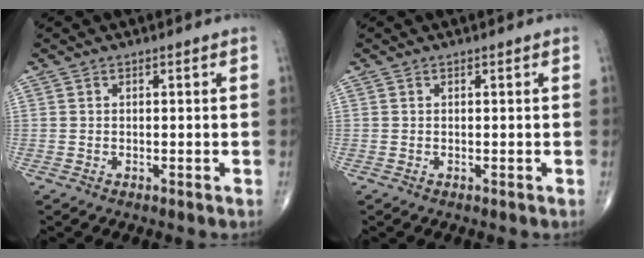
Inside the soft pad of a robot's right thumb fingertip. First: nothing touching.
{"total": 0.0}